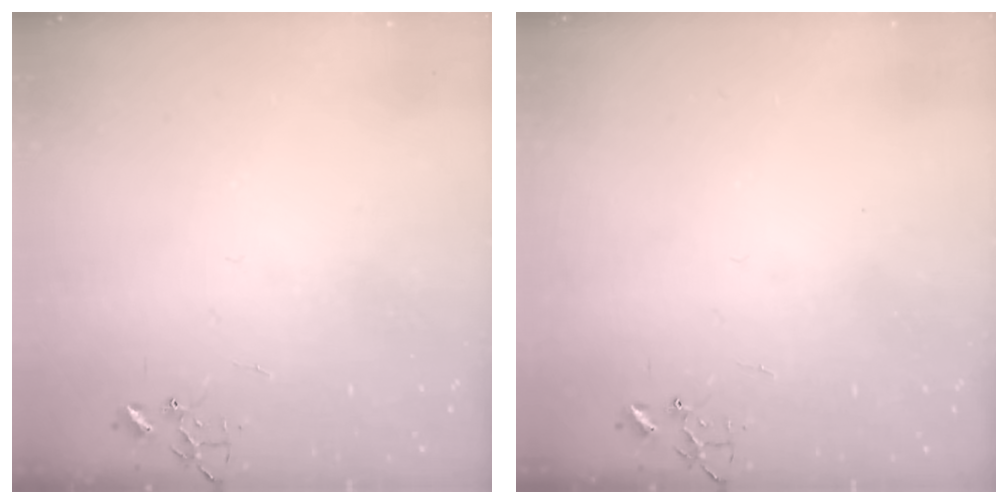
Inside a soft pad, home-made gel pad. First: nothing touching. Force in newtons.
{"total": 0.0}